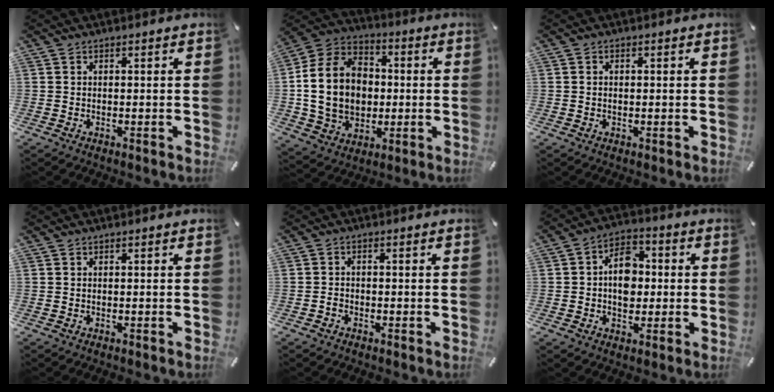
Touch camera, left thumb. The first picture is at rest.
{"total": 17.0, "force": [-0.2, 14.0, 9.6], "torque": [-0.221, 0.011, -0.002]}
{"total": 0.9, "force": [0.1, 0.6, 0.7], "torque": [-0.014, 0.003, 0.000]}
{"total": 0.0}
{"total": 1.2, "force": [-0.8, 0.8, 0.6], "torque": [-0.012, 0.002, -0.016]}
{"total": 9.1, "force": [-0.3, 7.0, 5.8], "torque": [-0.095, 0.011, -0.004]}